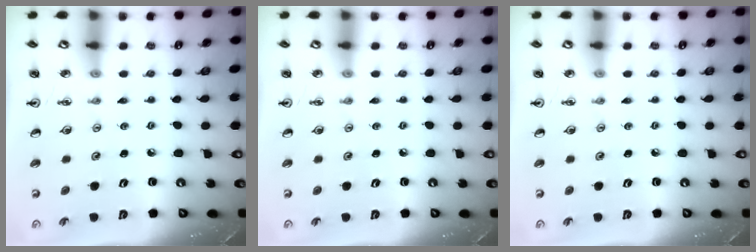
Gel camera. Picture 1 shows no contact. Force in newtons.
{"total": 0.0}
{"total": 0.0}